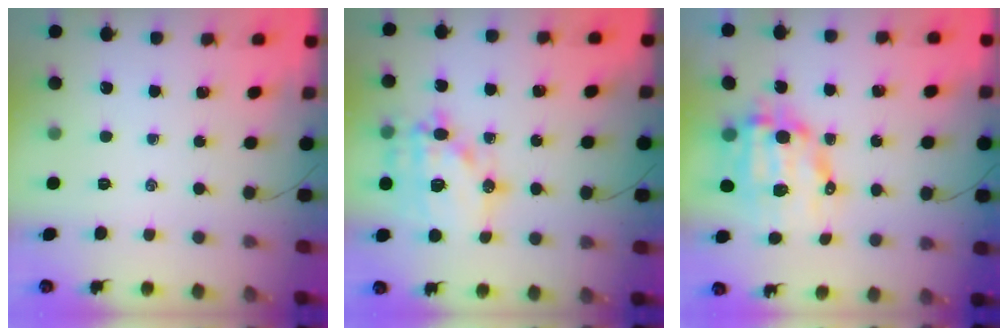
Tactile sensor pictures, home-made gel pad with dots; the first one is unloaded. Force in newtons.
{"total": 17.0, "press": 16.6, "slide": 3.5}
{"total": 12.1, "press": 11.8, "slide": 2.5}